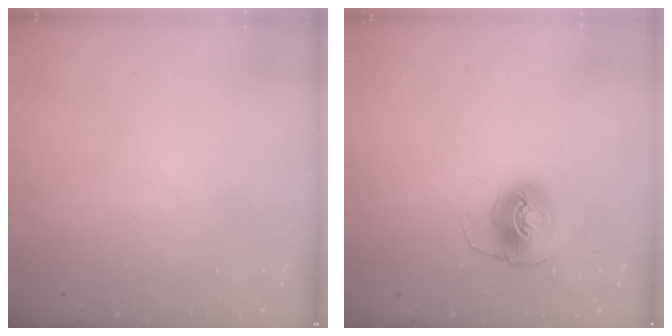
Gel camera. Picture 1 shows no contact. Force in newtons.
{"total": 7.9, "press": 7.9, "slide": 0.3}